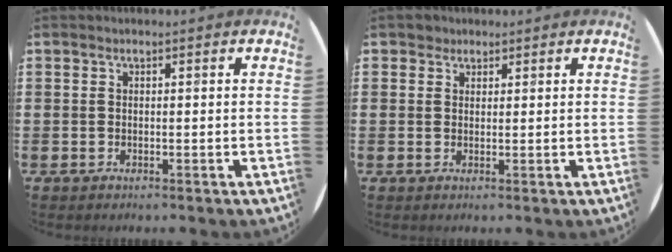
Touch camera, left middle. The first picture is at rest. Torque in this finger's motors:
{"motor_torque": [-0.08, 0.10, -0.08, 0.00]}